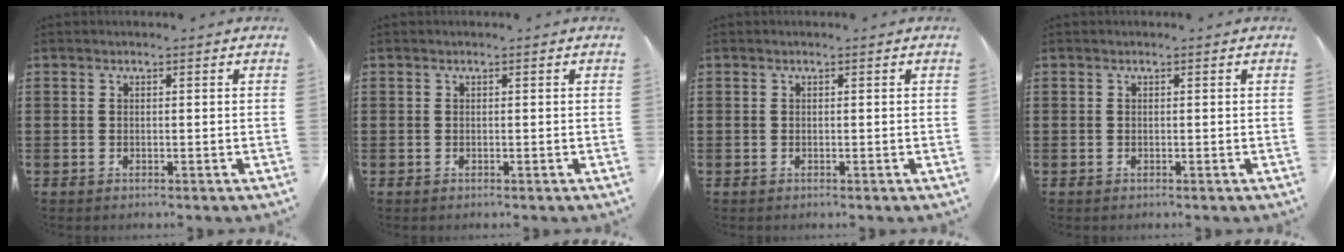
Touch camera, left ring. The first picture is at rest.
{"total": 0.0}
{"total": 0.0}
{"total": 0.0}